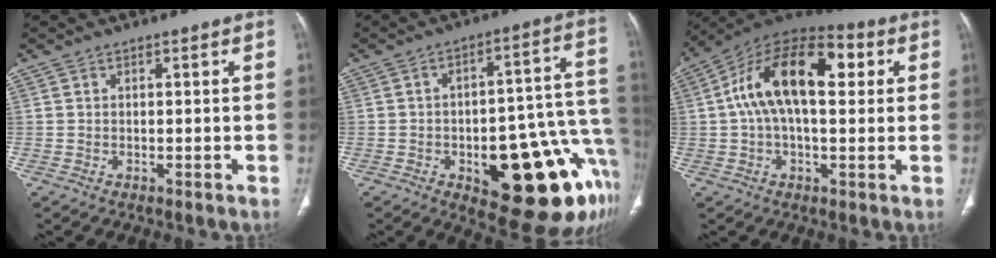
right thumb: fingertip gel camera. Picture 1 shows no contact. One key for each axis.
{"total": 23.5, "fx": -8.8, "fy": 9.9, "fz": 19.4, "tx": -0.178, "ty": 0.059, "tz": -0.099}
{"total": 18.1, "fx": 3.6, "fy": 9.2, "fz": 15.2, "tx": -0.247, "ty": 0.040, "tz": 0.051}